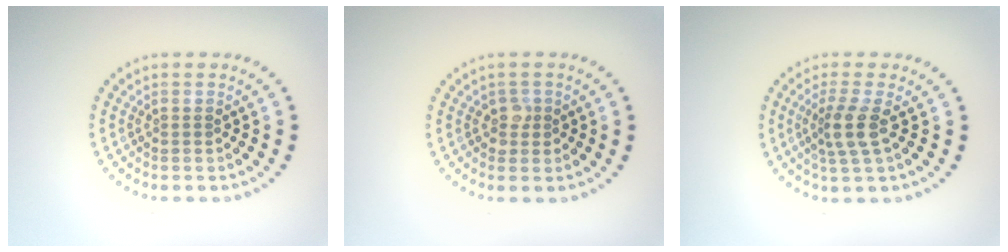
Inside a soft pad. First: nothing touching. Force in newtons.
{"total": 1.4, "press": 1.2, "slide": 0.7}
{"total": 2.6, "press": 2.1, "slide": 1.6}